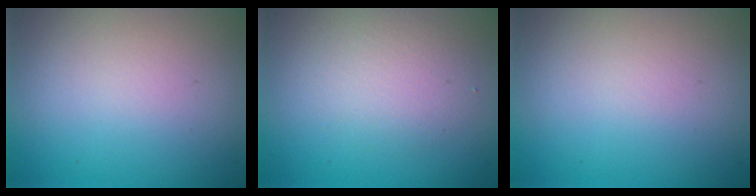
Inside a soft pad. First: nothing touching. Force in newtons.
{"total": 2.4, "press": 2.4, "slide": 0.3}
{"total": 0.0}